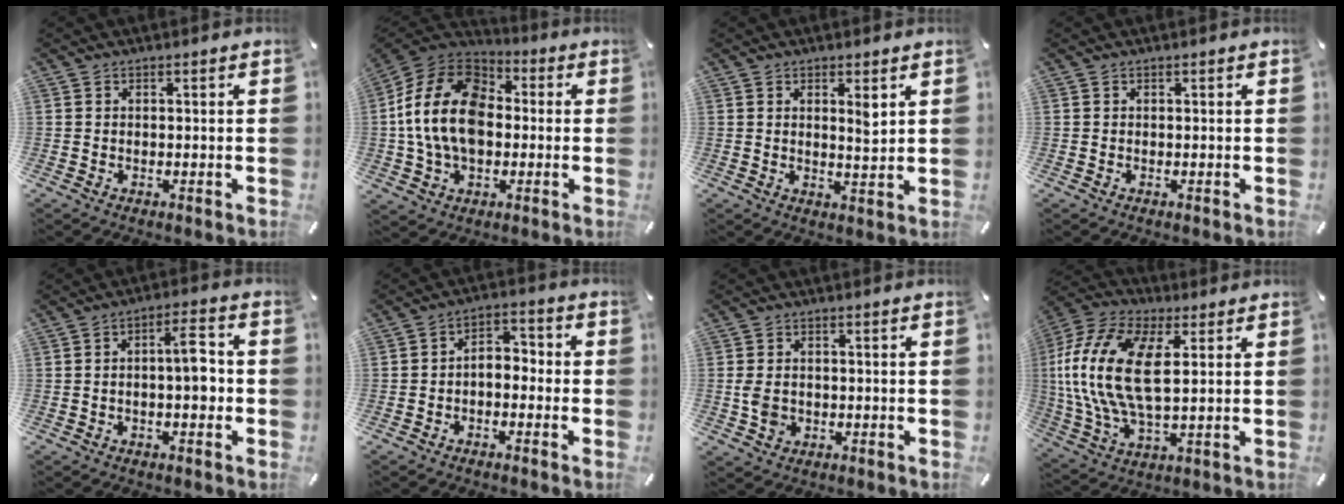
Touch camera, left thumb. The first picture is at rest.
{"total": 17.3, "force": [-1.2, 13.0, 11.4], "torque": [-0.255, 0.022, -0.026]}
{"total": 3.6, "force": [1.9, 0.6, 3.0], "torque": [-0.050, -0.011, 0.027]}
{"total": 0.0}
{"total": 7.7, "force": [-0.9, 3.2, 7.0], "torque": [-0.097, 0.013, -0.020]}
{"total": 3.9, "force": [-2.6, 2.4, 1.6], "torque": [-0.027, 0.014, -0.054]}
{"total": 3.6, "force": [-0.6, 2.9, 2.1], "torque": [-0.042, 0.005, -0.012]}
{"total": 17.3, "force": [3.5, 8.5, 14.7], "torque": [-0.336, -0.007, 0.060]}